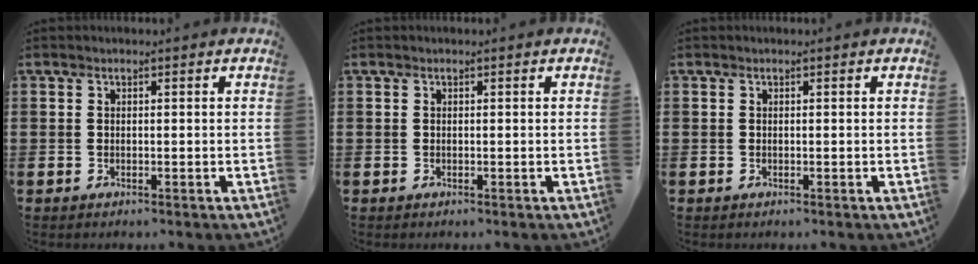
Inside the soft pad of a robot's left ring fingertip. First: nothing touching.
{"total": 0.0}
{"total": 0.0}